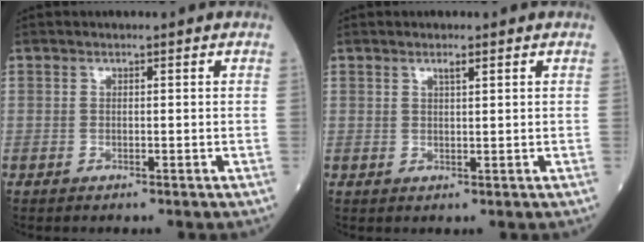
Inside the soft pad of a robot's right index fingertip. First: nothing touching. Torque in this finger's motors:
{"motor_torque": [0.00, 0.02, -0.02, 0.00]}